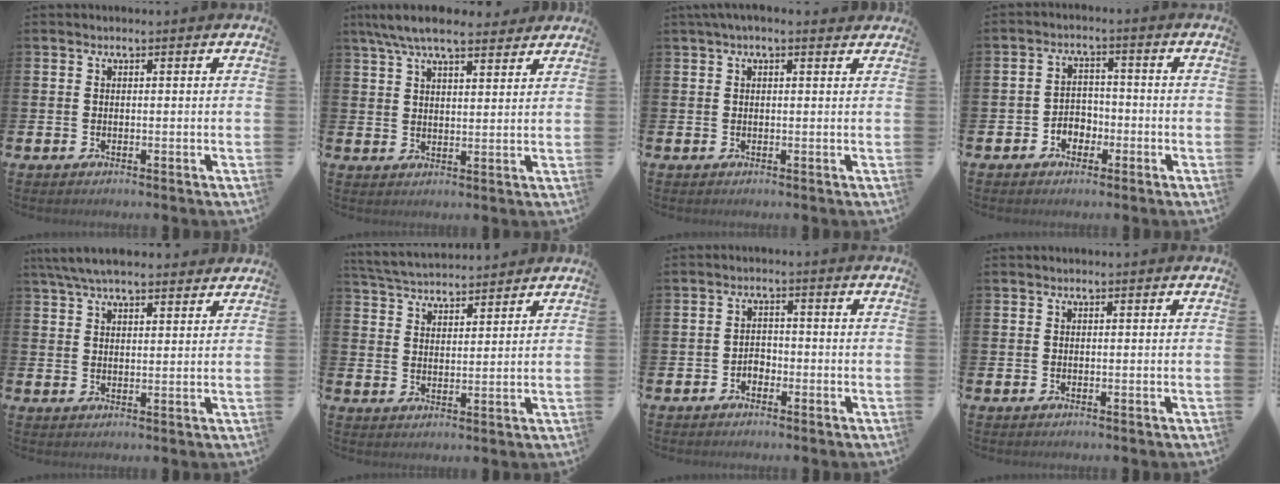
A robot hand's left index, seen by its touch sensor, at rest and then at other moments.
{"total": 7.2, "force": [6.4, 1.6, 2.9], "torque": [-0.067, -0.019, 0.116]}
{"total": 1.4, "force": [1.1, 0.1, 0.8], "torque": [-0.011, 0.001, 0.018]}
{"total": 3.1, "force": [-1.9, 2.3, 0.8], "torque": [-0.015, 0.004, -0.045]}
{"total": 5.9, "force": [5.3, 1.3, 2.2], "torque": [-0.050, -0.014, 0.098]}
{"total": 4.6, "force": [4.6, 0.6, 0.3], "torque": [-0.024, -0.026, 0.082]}
{"total": 1.9, "force": [-1.2, 1.4, 0.6], "torque": [-0.008, 0.001, -0.029]}
{"total": 0.0}